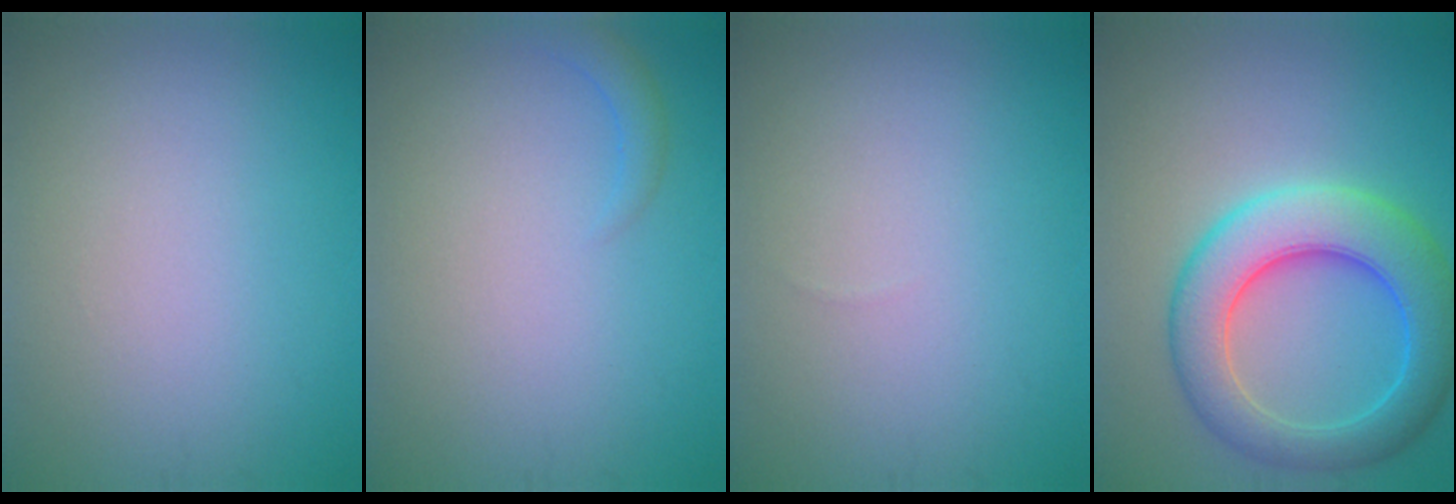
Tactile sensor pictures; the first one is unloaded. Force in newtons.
{"total": 1.3, "press": 1.3, "slide": 0.2}
{"total": 0.0}
{"total": 7.9, "press": 7.9, "slide": 0.1}